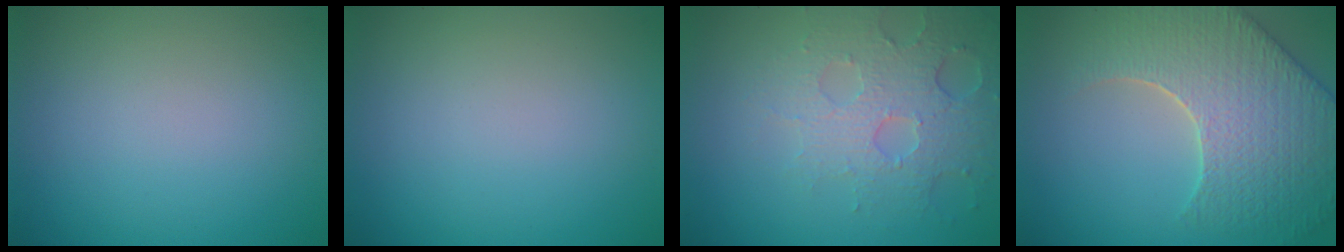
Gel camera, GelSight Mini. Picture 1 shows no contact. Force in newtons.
{"total": 0.0}
{"total": 4.0, "press": 4.0, "slide": 0.5}
{"total": 7.8, "press": 6.2, "slide": 4.8}